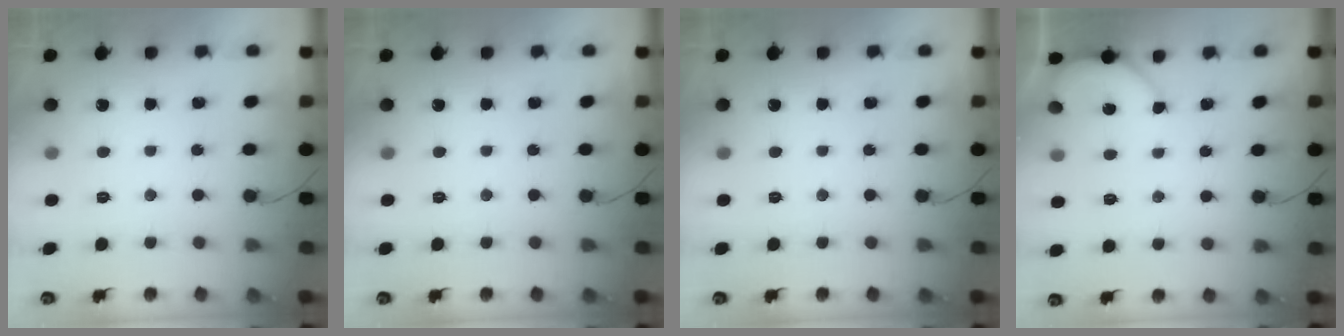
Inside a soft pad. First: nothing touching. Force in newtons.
{"total": 0.0}
{"total": 0.0}
{"total": 2.4, "press": 2.3, "slide": 0.3}